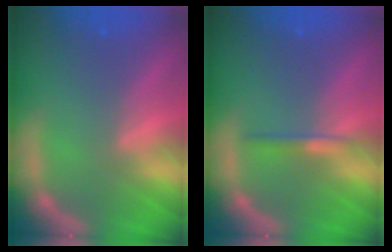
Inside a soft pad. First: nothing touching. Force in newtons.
{"total": 1.4}